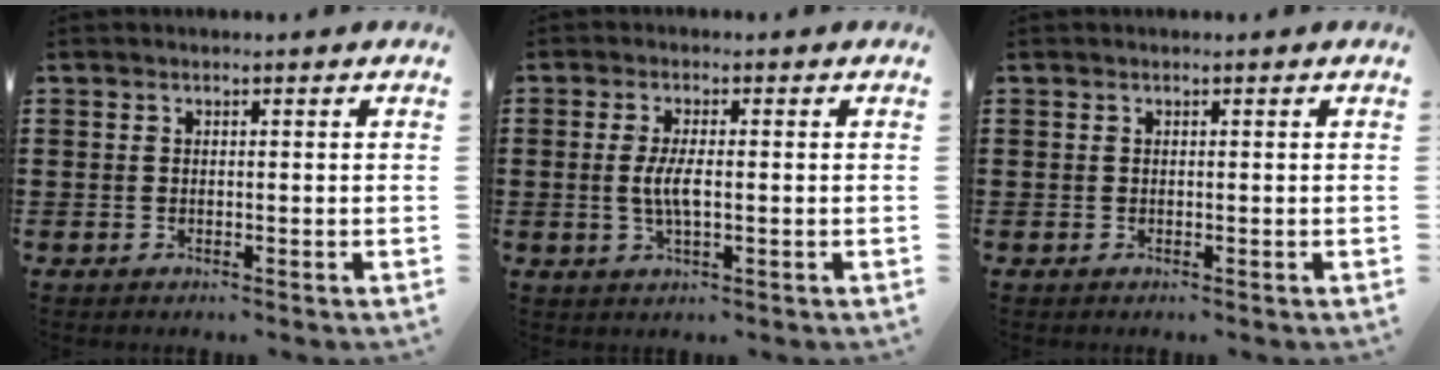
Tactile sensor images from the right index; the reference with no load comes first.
{"total": 4.2, "force": [-0.3, 1.1, 4.1], "torque": [-0.094, -0.008, -0.014]}
{"total": 0.0}